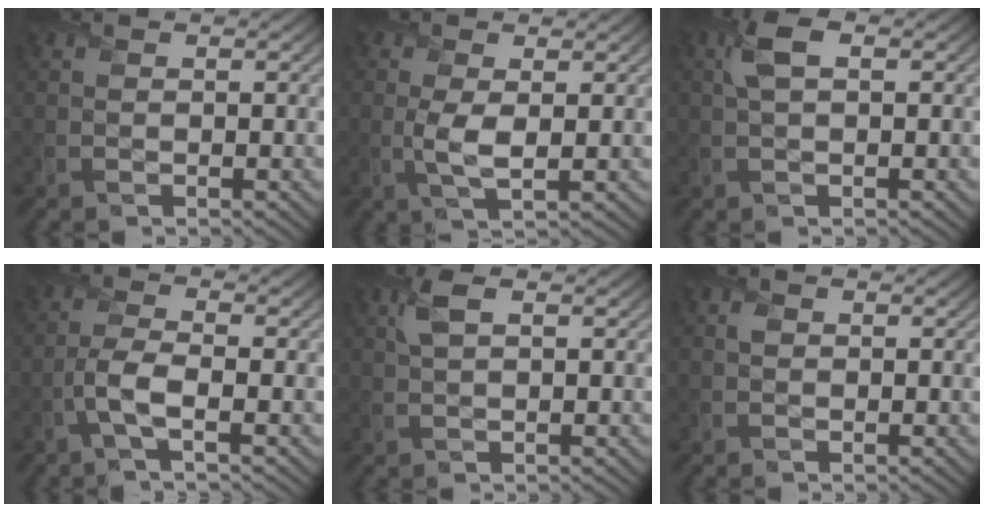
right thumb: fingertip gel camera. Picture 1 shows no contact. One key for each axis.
{"total": 3.6, "fx": 0.2, "fy": 1.4, "fz": 3.3, "tx": -0.078, "ty": -0.001, "tz": 0.004}
{"total": 3.2, "fx": 0.9, "fy": 1.3, "fz": 2.8, "tx": -0.067, "ty": 0.011, "tz": 0.013}
{"total": 4.2, "fx": -1.8, "fy": 1.1, "fz": 3.7, "tx": -0.085, "ty": 0.007, "tz": -0.046}
{"total": 2.6, "fx": 1.1, "fy": 0.9, "fz": 2.2, "tx": -0.055, "ty": 0.010, "tz": 0.019}
{"total": 0.6, "fx": 0.1, "fy": 0.6, "fz": 0.2, "tx": -0.004, "ty": -0.001, "tz": -0.005}